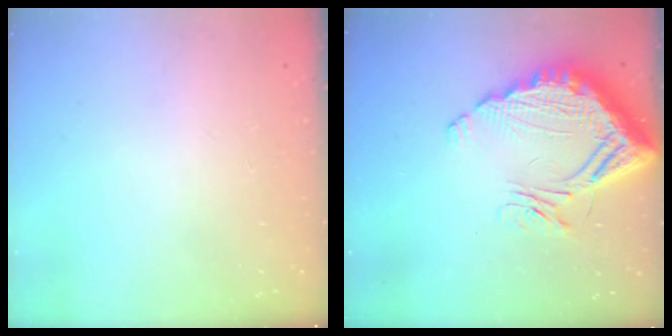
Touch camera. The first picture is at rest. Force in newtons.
{"total": 17.5, "press": 17.4, "slide": 1.5}